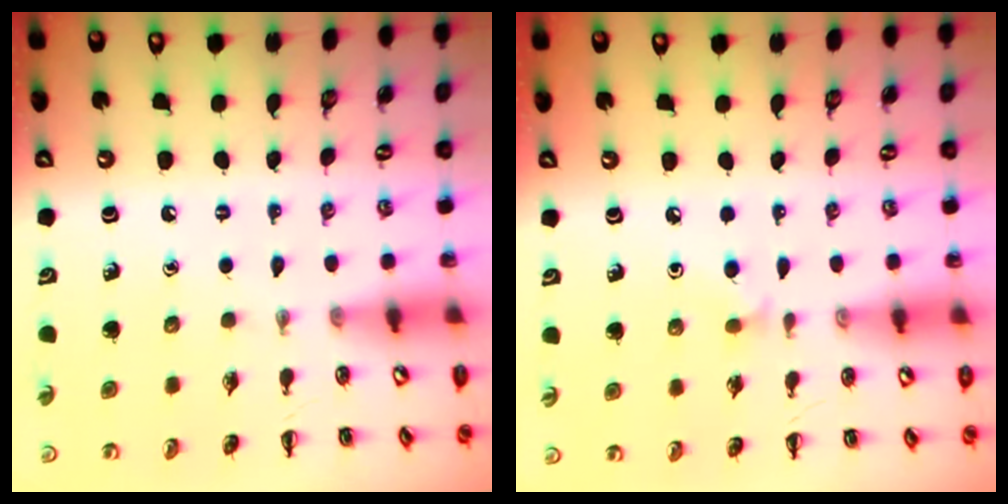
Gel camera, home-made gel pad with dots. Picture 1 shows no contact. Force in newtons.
{"total": 4.4, "press": 4.0, "slide": 1.8}